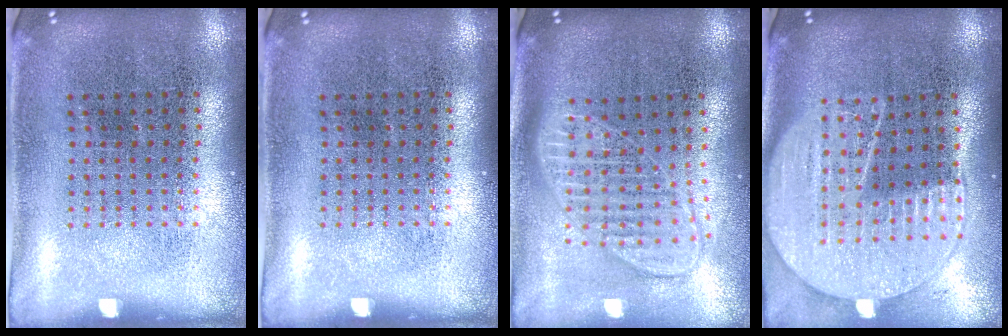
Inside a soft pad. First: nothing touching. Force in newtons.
{"total": 0.0}
{"total": 1.9, "press": 1.6, "slide": 1.1}
{"total": 2.0, "press": 1.9, "slide": 0.8}